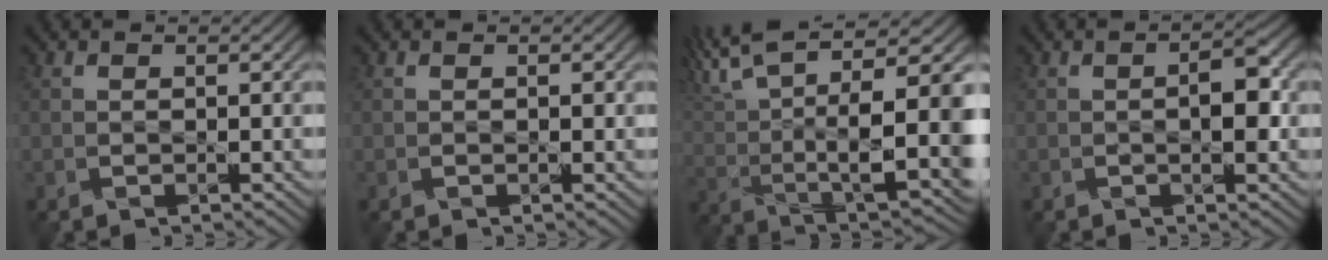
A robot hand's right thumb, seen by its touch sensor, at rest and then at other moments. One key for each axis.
{"total": 0.0}
{"total": 14.0, "fx": 4.5, "fy": 5.2, "fz": 12.2, "tx": -0.244, "ty": 0.032, "tz": 0.085}
{"total": 3.7, "fx": -0.4, "fy": 1.3, "fz": 3.4, "tx": -0.042, "ty": 0.009, "tz": -0.008}